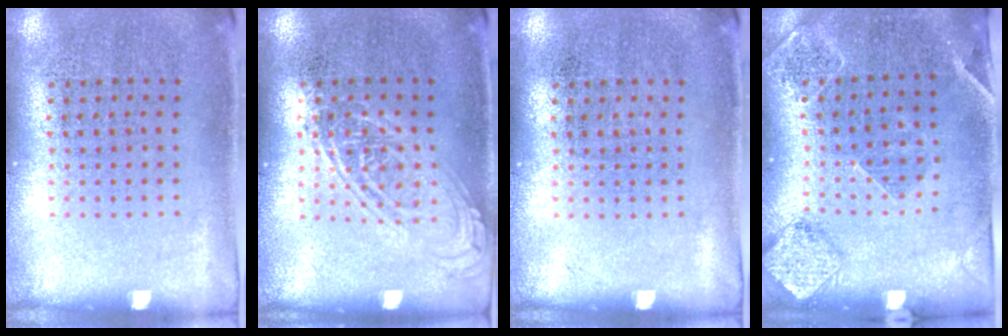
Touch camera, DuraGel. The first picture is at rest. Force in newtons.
{"total": 1.2, "press": 1.2, "slide": 0.1}
{"total": 0.0}
{"total": 1.6, "press": 1.6, "slide": 0.4}